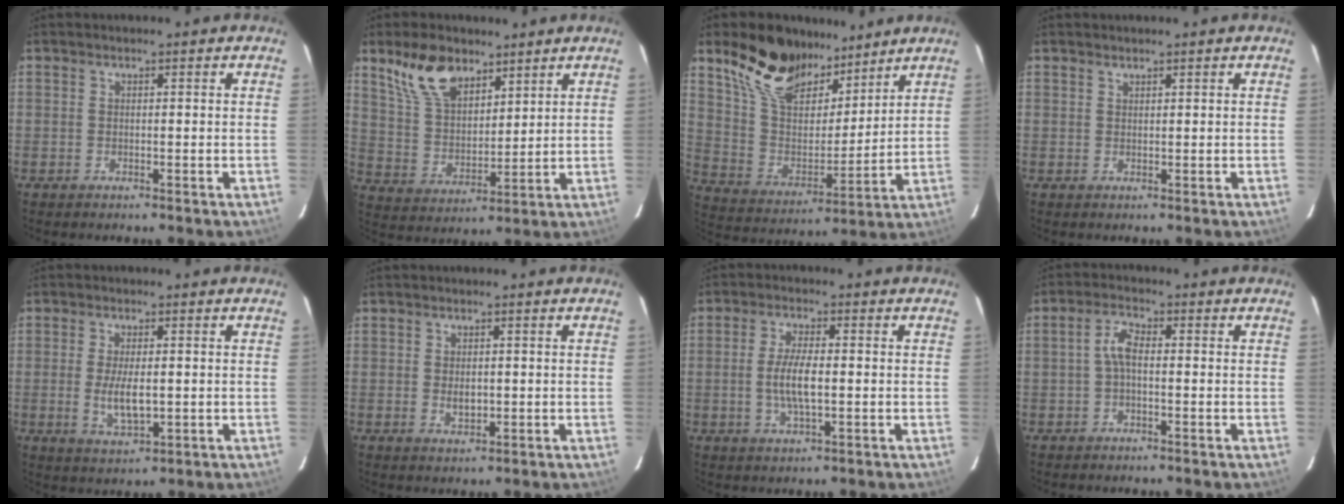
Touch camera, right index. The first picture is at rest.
{"total": 11.6, "force": [7.7, 6.1, 6.1], "torque": [-0.122, 0.022, 0.159]}
{"total": 18.5, "force": [12.9, 9.4, 9.4], "torque": [-0.206, 0.034, 0.244]}
{"total": 0.6, "force": [0.6, 0.2, 0.0], "torque": [-0.002, 0.001, 0.012]}
{"total": 6.2, "force": [-0.7, 2.5, 5.7], "torque": [-0.110, -0.012, -0.008]}
{"total": 2.8, "force": [-0.2, 1.8, 2.1], "torque": [-0.034, -0.004, -0.001]}
{"total": 6.3, "force": [-0.6, 1.8, 6.0], "torque": [-0.117, -0.003, -0.012]}
{"total": 3.4, "force": [-0.5, 1.4, 3.0], "torque": [-0.065, 0.013, -0.010]}